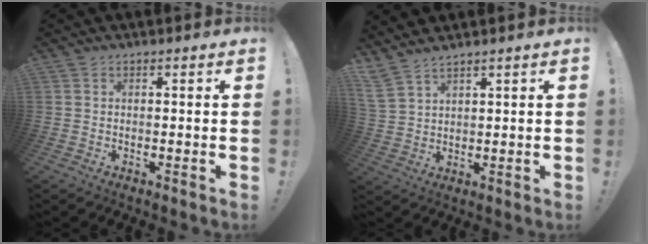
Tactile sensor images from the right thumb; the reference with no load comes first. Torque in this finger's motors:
{"motor_torque": [0.15, 1.85, 0.21, 0.20, 0.07]}